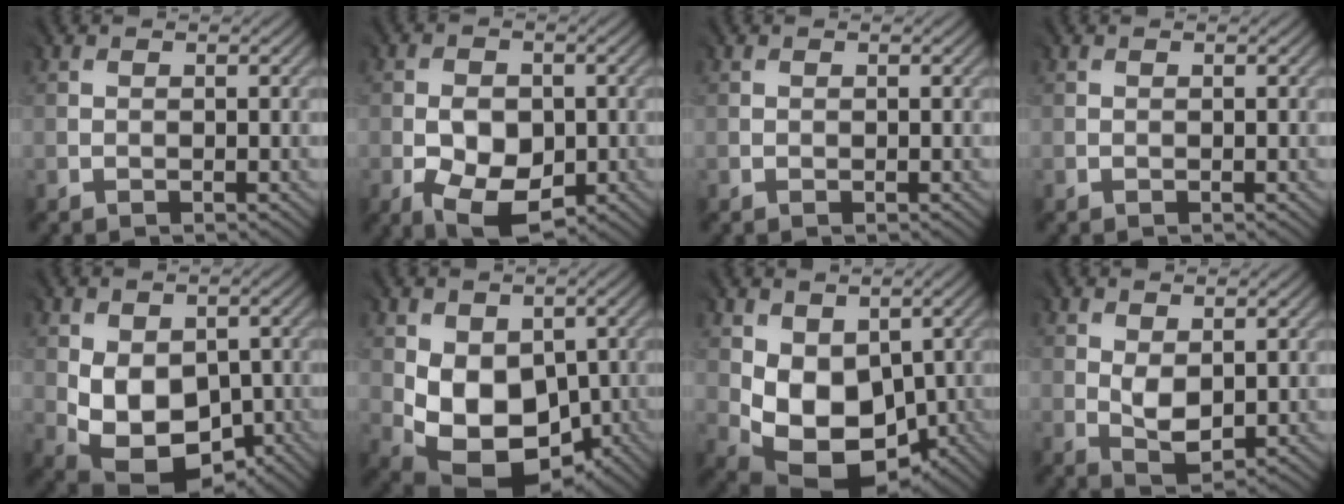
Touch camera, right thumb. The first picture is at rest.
{"total": 8.0, "force": [-2.9, 4.9, 5.6], "torque": [-0.108, -0.016, -0.054]}
{"total": 0.0}
{"total": 0.0}
{"total": 9.7, "force": [-1.8, 6.8, 6.7], "torque": [-0.125, -0.024, -0.027]}
{"total": 10.1, "force": [-1.2, 7.2, 7.0], "torque": [-0.132, -0.026, -0.019]}
{"total": 9.3, "force": [-0.5, 6.8, 6.4], "torque": [-0.132, -0.029, -0.005]}
{"total": 3.6, "force": [0.4, 2.1, 2.8], "torque": [-0.063, -0.006, 0.016]}